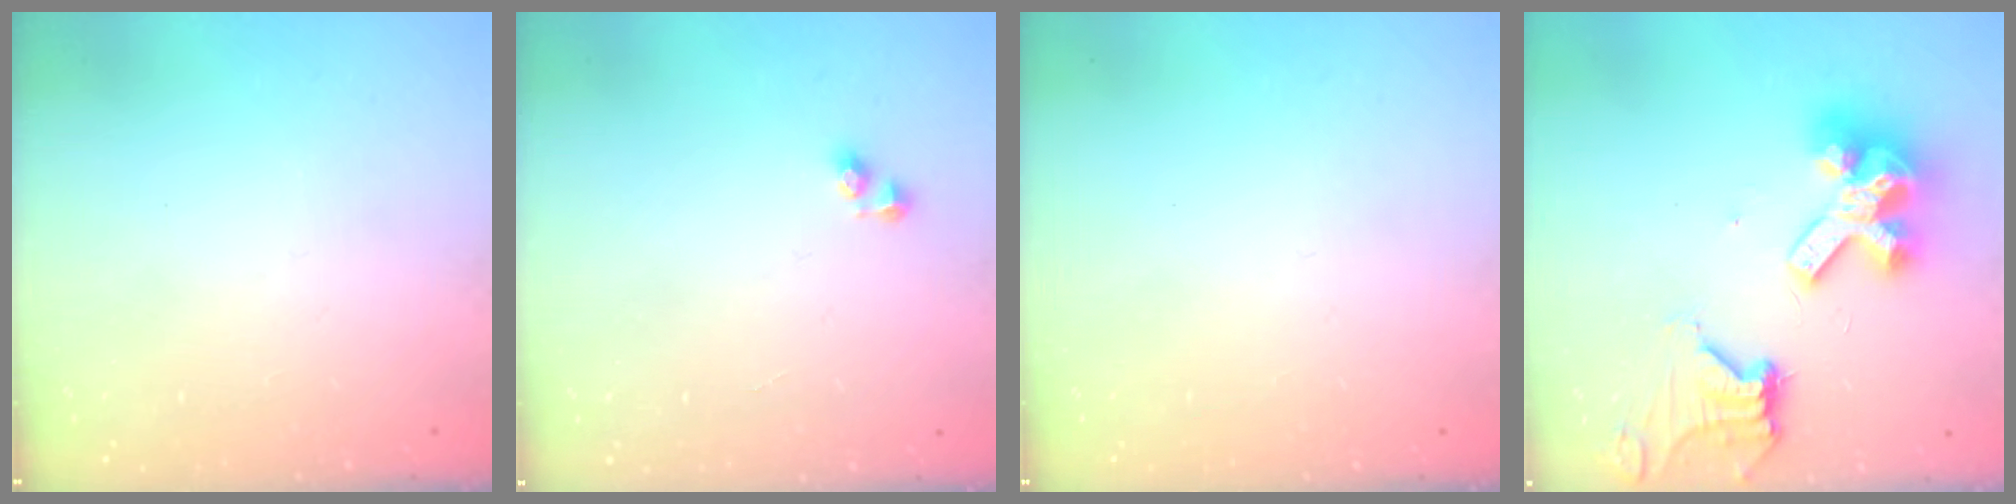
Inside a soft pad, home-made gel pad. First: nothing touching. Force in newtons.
{"total": 2.5, "press": 2.5, "slide": 0.2}
{"total": 0.0}
{"total": 14.2, "press": 14.2, "slide": 1.1}